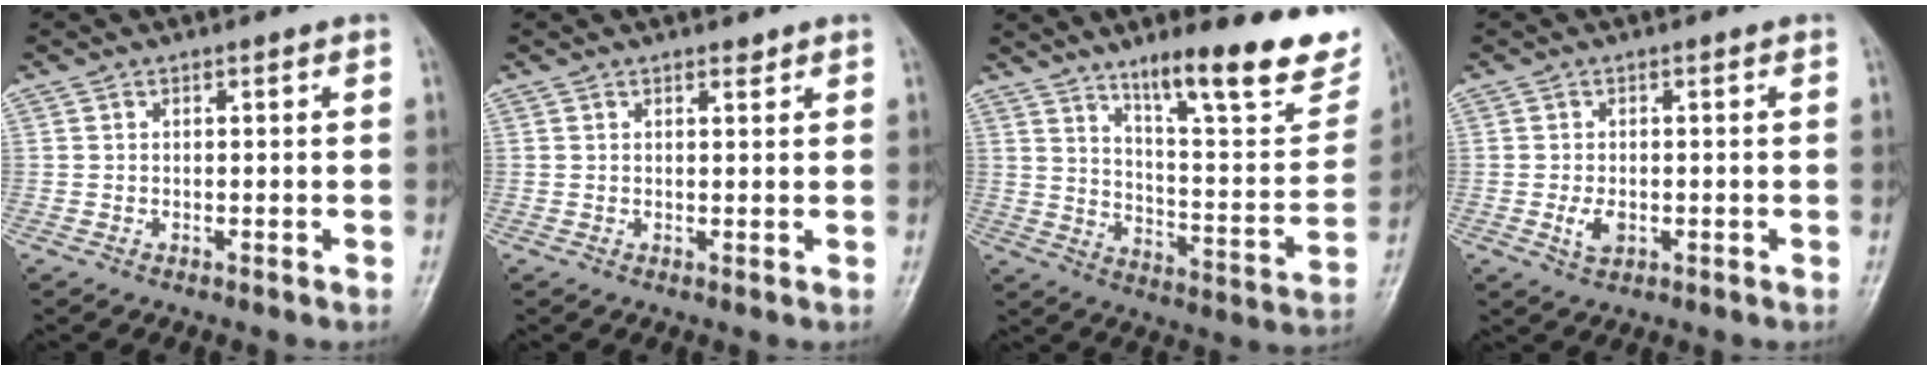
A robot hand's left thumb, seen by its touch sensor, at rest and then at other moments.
{"total": 1.2, "force": [1.0, 0.4, 0.5], "torque": [-0.006, -0.007, 0.015]}
{"total": 22.6, "force": [15.4, 5.1, 15.7], "torque": [-0.182, -0.076, 0.235]}
{"total": 3.0, "force": [-0.6, 1.8, 2.3], "torque": [-0.042, -0.003, -0.007]}